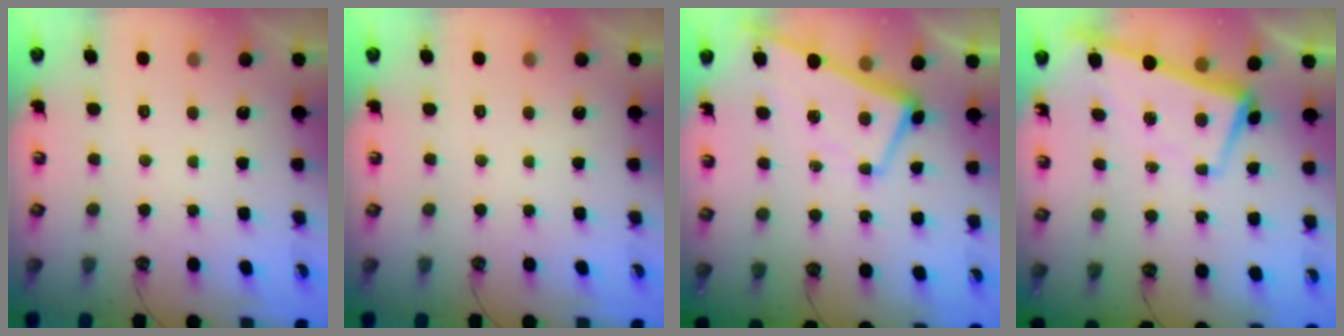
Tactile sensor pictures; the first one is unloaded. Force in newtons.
{"total": 0.0}
{"total": 1.2, "press": 0.9, "slide": 0.7}
{"total": 1.6, "press": 0.1, "slide": 1.5}